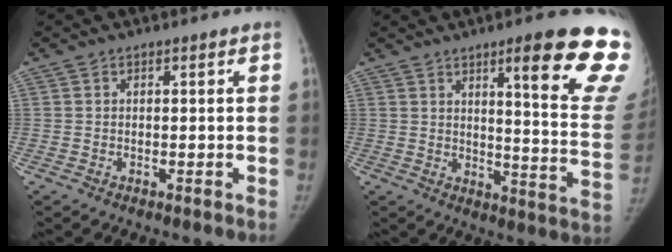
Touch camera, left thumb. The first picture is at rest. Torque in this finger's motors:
{"motor_torque": [0.76, -0.18, 1.86, -0.90, 0.45]}